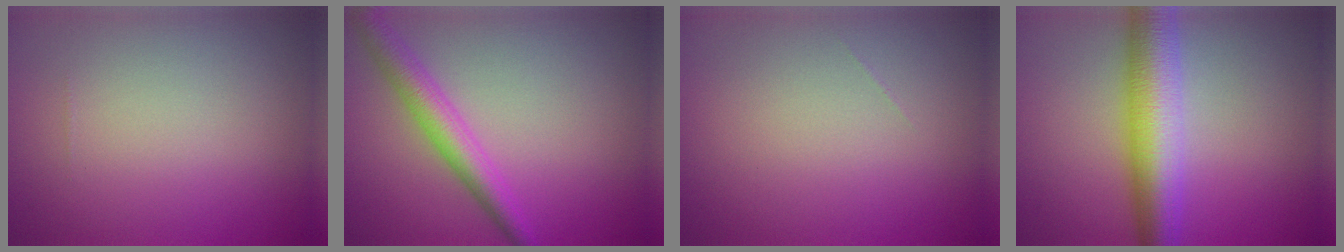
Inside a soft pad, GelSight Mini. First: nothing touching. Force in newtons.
{"total": 3.6, "press": 3.6, "slide": 0.1}
{"total": 0.0}
{"total": 7.1, "press": 7.1, "slide": 0.0}